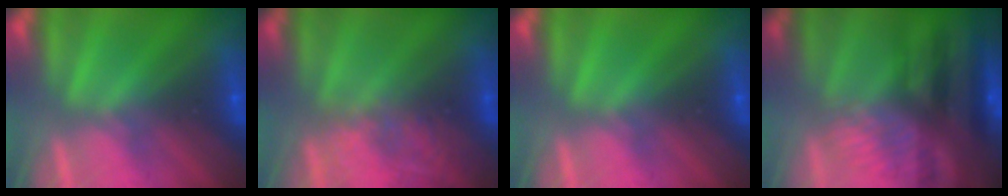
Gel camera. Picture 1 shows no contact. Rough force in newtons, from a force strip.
{"total": 2.2}
{"total": 0.0}
{"total": 7.6}